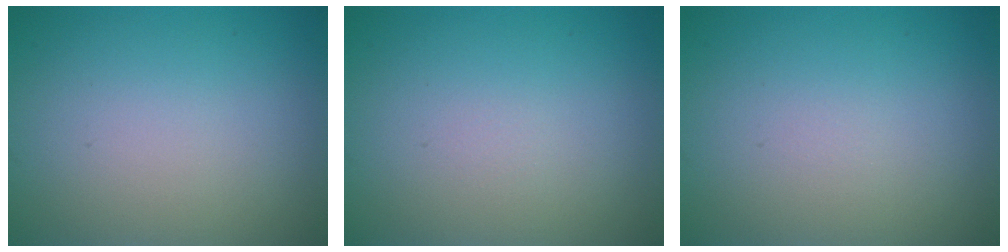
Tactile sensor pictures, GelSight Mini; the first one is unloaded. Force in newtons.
{"total": 0.0}
{"total": 0.0}